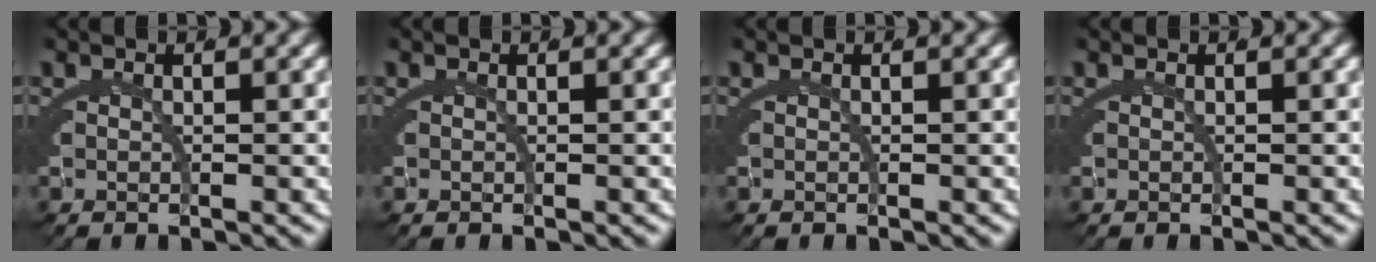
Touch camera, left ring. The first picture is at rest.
{"total": 0.0}
{"total": 0.0}
{"total": 0.0}